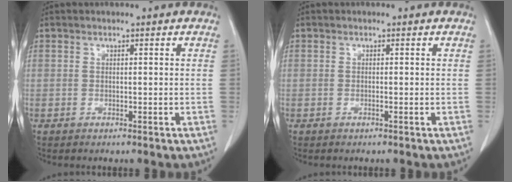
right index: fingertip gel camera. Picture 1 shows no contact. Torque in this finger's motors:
{"motor_torque": [0.02, 0.03, 0.03, 0.01]}